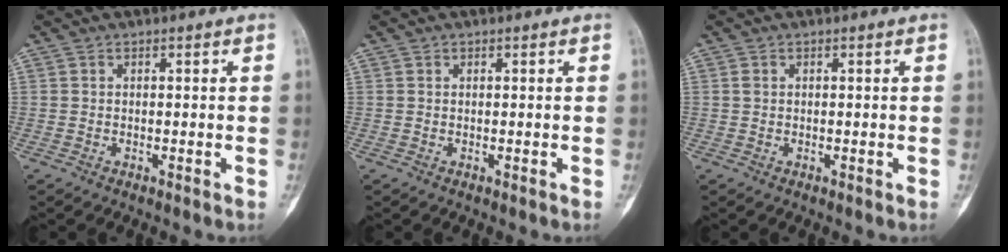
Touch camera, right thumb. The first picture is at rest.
{"total": 0.0}
{"total": 0.7, "force": [0.2, 0.6, 0.4], "torque": [-0.005, 0.003, 0.006]}